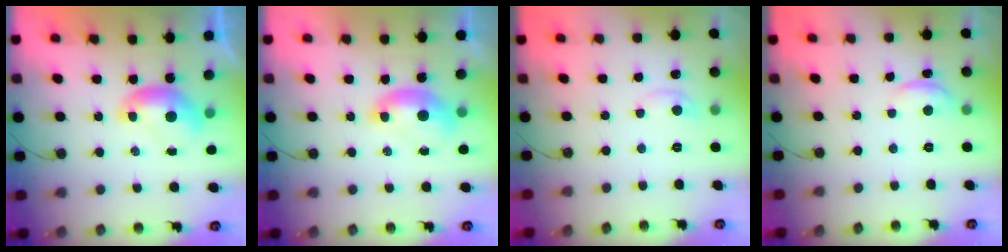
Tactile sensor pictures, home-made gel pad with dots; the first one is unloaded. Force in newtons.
{"total": 1.6, "press": 1.5, "slide": 0.6}
{"total": 1.0, "press": 0.7, "slide": 0.7}
{"total": 1.0, "press": 0.7, "slide": 0.7}